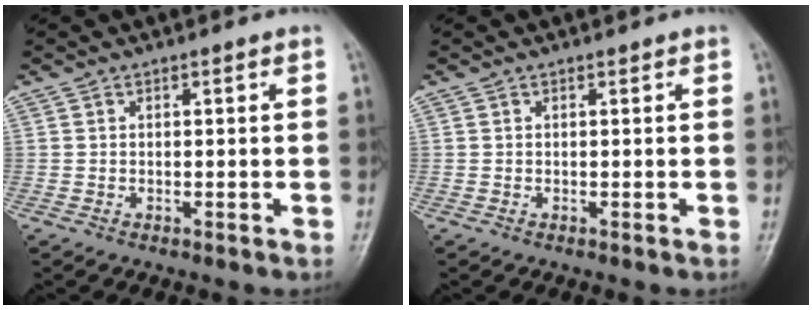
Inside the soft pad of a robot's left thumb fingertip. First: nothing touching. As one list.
[{"total": 0.0}]